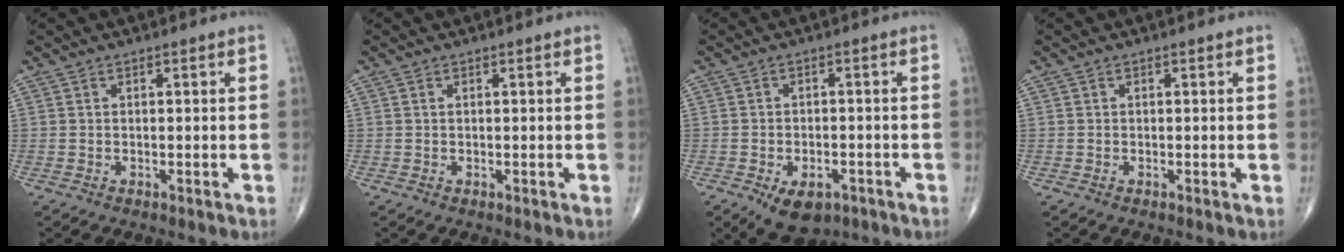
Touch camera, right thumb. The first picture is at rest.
{"total": 0.0}
{"total": 7.7, "force": [-4.2, 4.5, 4.6], "torque": [-0.060, 0.012, -0.056]}
{"total": 0.0}